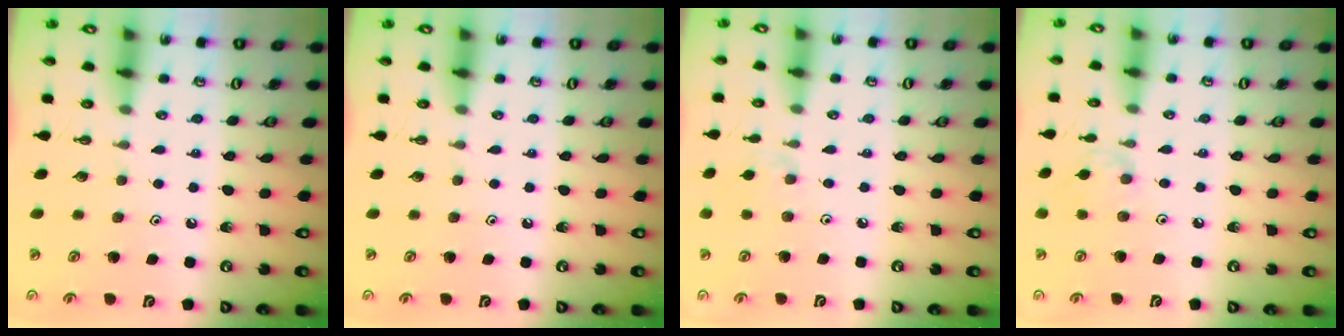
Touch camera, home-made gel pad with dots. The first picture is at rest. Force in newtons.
{"total": 0.0}
{"total": 1.5, "press": 1.4, "slide": 0.4}
{"total": 4.2, "press": 4.1, "slide": 0.7}